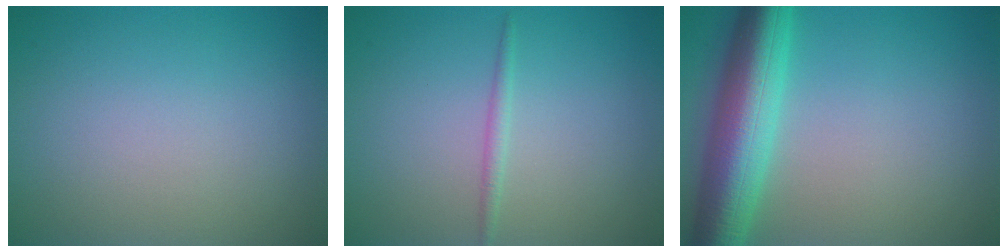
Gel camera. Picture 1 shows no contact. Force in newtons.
{"total": 1.0, "press": 1.0, "slide": 0.0}
{"total": 8.2, "press": 8.2, "slide": 0.2}